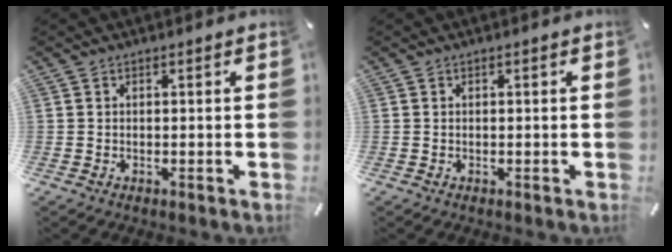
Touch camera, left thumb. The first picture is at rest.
{"total": 0.0}